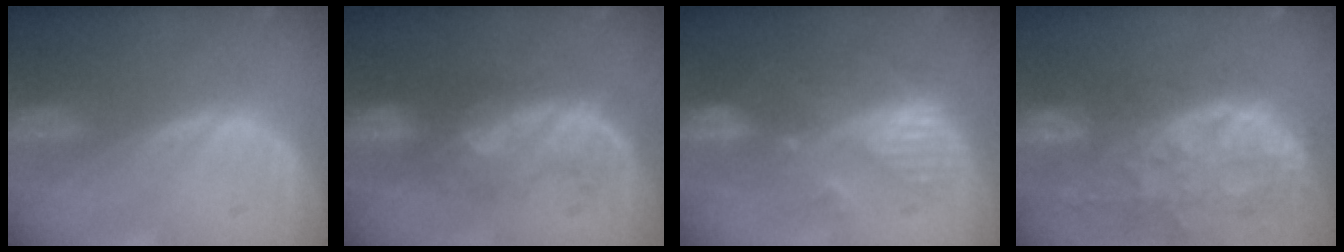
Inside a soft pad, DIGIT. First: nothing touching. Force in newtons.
{"total": 7.5, "press": 7.2, "slide": 2.1}
{"total": 8.3, "press": 8.0, "slide": 2.3}
{"total": 13.6, "press": 11.1, "slide": 7.8}